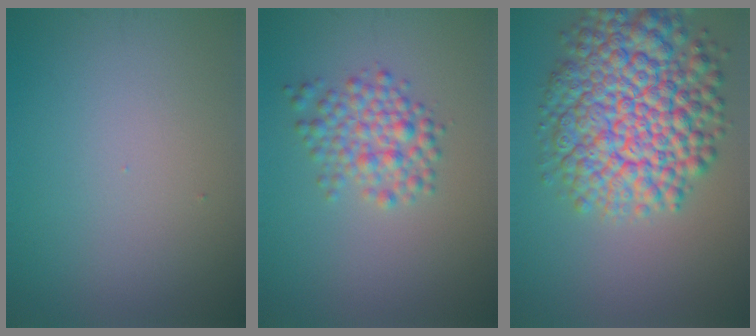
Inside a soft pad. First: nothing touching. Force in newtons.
{"total": 3.4, "press": 3.4, "slide": 0.1}
{"total": 11.7, "press": 11.7, "slide": 0.4}